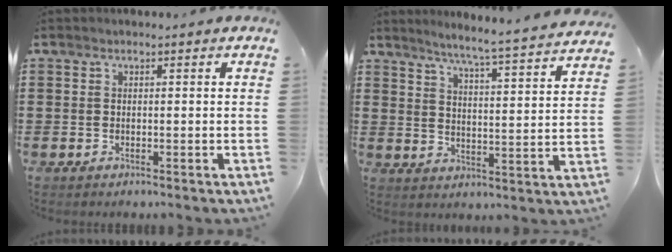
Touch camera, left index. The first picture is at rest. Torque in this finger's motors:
{"motor_torque": [1.09, -1.05, 0.11, 0.09]}